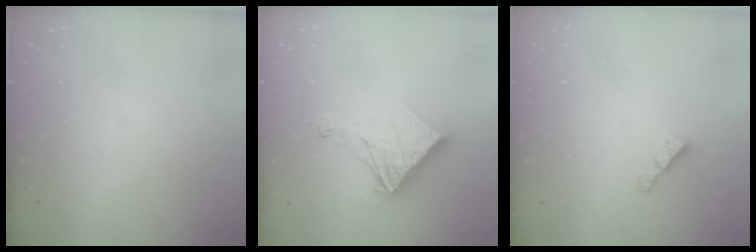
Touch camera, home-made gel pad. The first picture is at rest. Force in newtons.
{"total": 14.1, "press": 14.0, "slide": 1.5}
{"total": 2.4, "press": 2.4, "slide": 0.3}